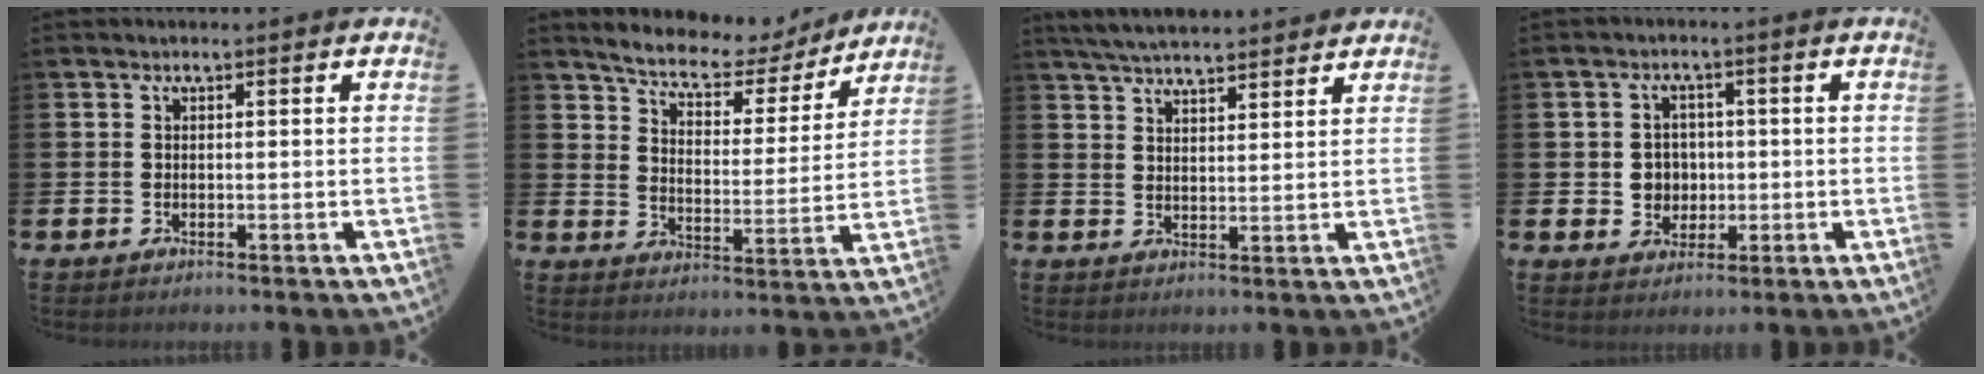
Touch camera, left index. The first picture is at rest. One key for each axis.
{"total": 7.1, "fx": 6.6, "fy": 2.2, "fz": 1.6, "tx": -0.057, "ty": -0.051, "tz": 0.110}
{"total": 5.1, "fx": 5.0, "fy": 0.3, "fz": 1.0, "tx": -0.040, "ty": -0.018, "tz": 0.093}
{"total": 3.5, "fx": 0.3, "fy": 3.4, "fz": 0.8, "tx": -0.017, "ty": 0.004, "tz": -0.002}